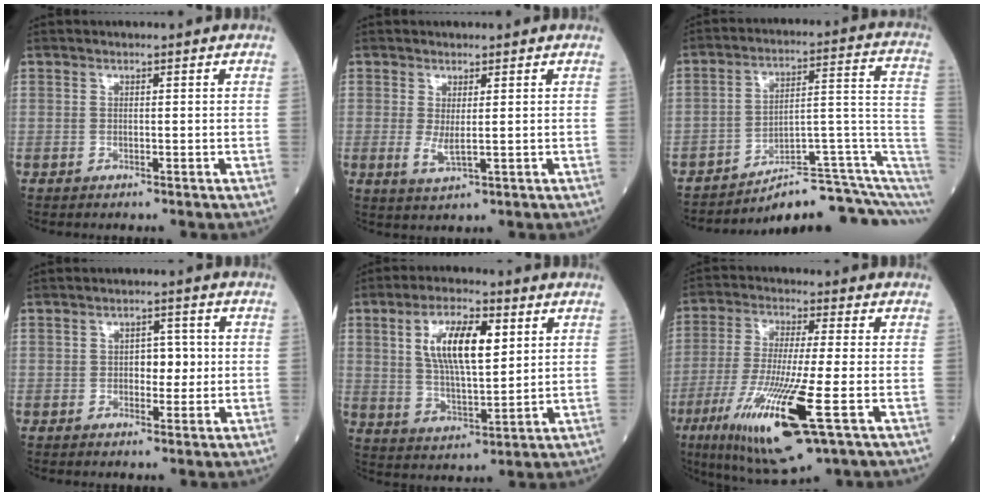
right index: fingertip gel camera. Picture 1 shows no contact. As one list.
[{"total": 2.9, "force": [0.1, 0.8, 2.8], "torque": [-0.051, -0.008, 0.009]}, {"total": 12.9, "force": [-9.5, 2.2, 8.4], "torque": [-0.082, 0.081, -0.133]}, {"total": 3.5, "force": [0.1, 2.1, 2.8], "torque": [-0.033, 0.006, 0.002]}, {"total": 11.4, "force": [3.8, 3.6, 10.1], "torque": [-0.193, 0.007, 0.071]}, {"total": 16.7, "force": [-6.3, 1.4, 15.4], "torque": [-0.328, -0.045, -0.111]}]